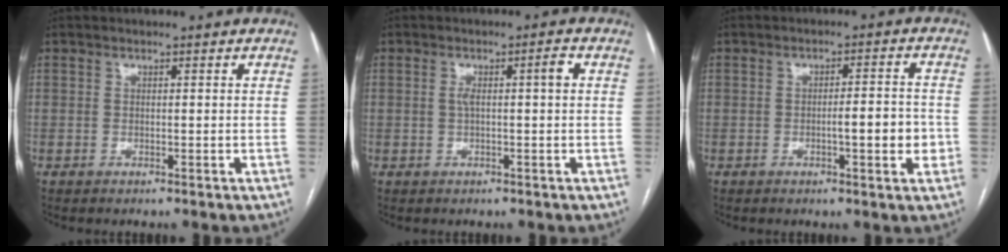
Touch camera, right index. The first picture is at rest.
{"total": 3.1, "force": [0.4, 0.3, 3.0], "torque": [-0.055, 0.012, 0.010]}
{"total": 5.5, "force": [-1.2, 1.0, 5.3], "torque": [-0.073, 0.006, -0.014]}